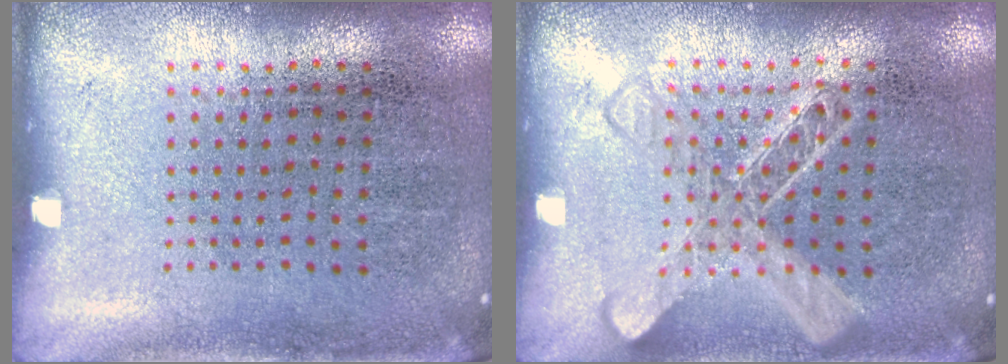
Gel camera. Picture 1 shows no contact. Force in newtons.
{"total": 2.6, "press": 2.6, "slide": 0.4}